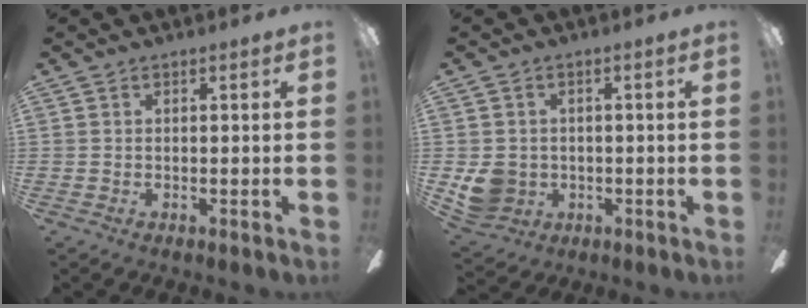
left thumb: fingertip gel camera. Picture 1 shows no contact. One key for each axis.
{"total": 6.8, "fx": -0.6, "fy": 6.3, "fz": 2.6, "tx": -0.058, "ty": 0.007, "tz": -0.006}